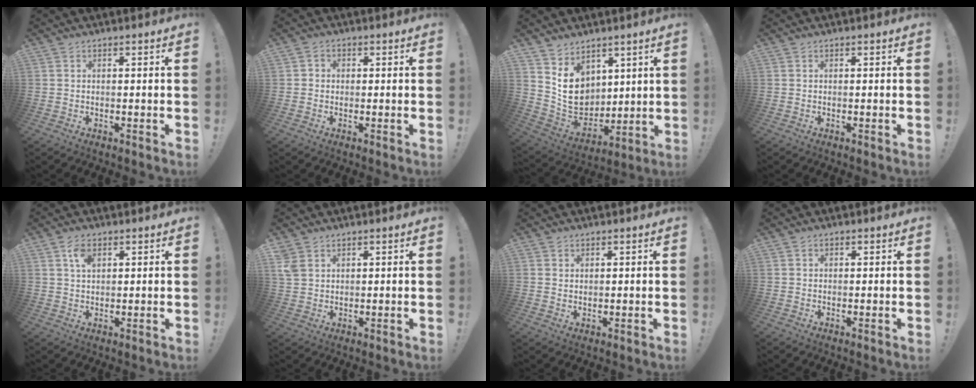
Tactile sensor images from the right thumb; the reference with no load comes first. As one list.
[{"total": 1.9, "force": [-0.4, 1.7, 0.7], "torque": [-0.006, 0.005, -0.008]}, {"total": 11.7, "force": [5.8, 9.2, 4.3], "torque": [-0.070, -0.051, 0.122]}, {"total": 0.0}, {"total": 4.5, "force": [2.1, 2.5, 3.1], "torque": [-0.043, -0.006, 0.034]}, {"total": 4.2, "force": [2.4, 2.9, 1.7], "torque": [-0.033, -0.004, 0.049]}, {"total": 1.6, "force": [1.4, 0.8, 0.4], "torque": [-0.003, -0.006, 0.025]}, {"total": 0.6, "force": [0.3, 0.5, 0.1], "torque": [0.001, 0.000, 0.004]}]